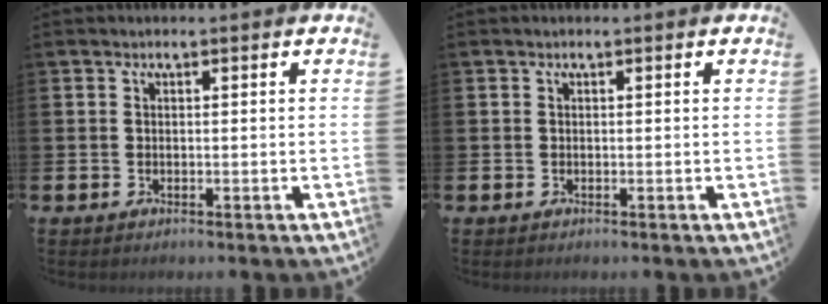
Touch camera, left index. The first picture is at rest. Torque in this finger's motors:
{"motor_torque": [-0.06, 0.04, 0.00, 0.01]}